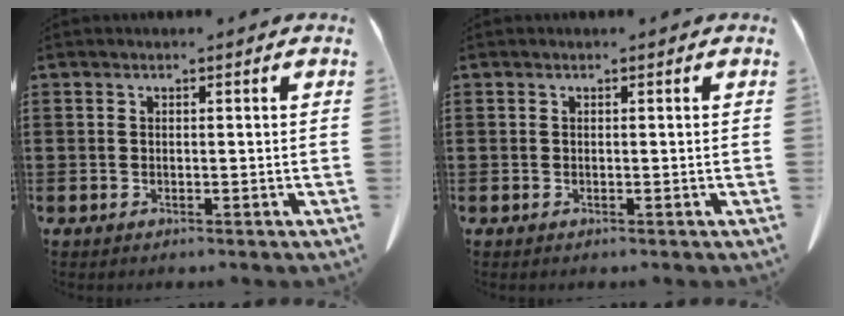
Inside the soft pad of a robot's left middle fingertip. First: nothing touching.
{"total": 0.0}